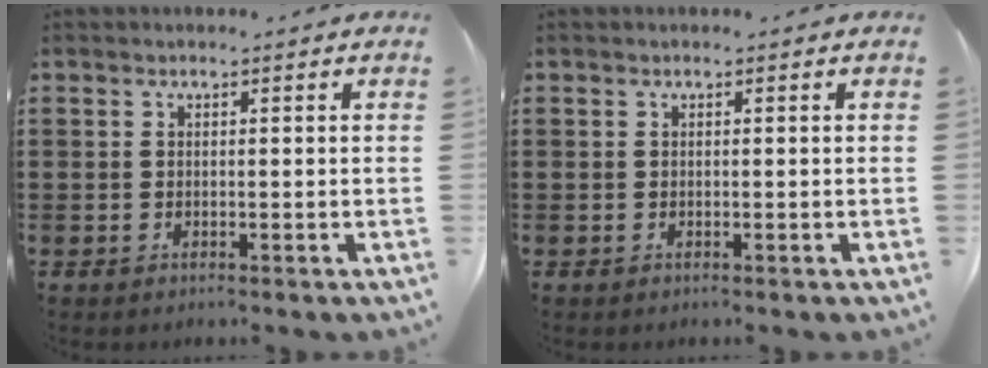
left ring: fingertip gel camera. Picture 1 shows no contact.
{"total": 0.0}